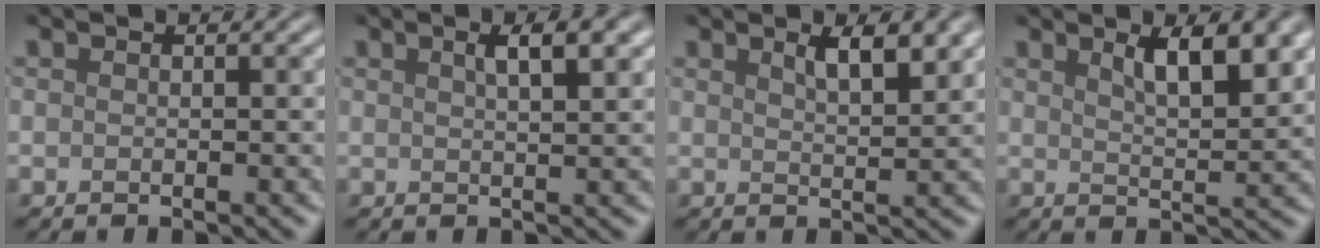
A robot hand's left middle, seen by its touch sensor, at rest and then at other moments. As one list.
[{"total": 3.4, "force": [1.6, 1.0, 2.8], "torque": [-0.031, 0.008, 0.023]}, {"total": 3.3, "force": [1.9, 0.9, 2.6], "torque": [-0.033, 0.001, 0.032]}, {"total": 4.9, "force": [2.4, 1.6, 3.9], "torque": [-0.055, 0.000, 0.040]}]